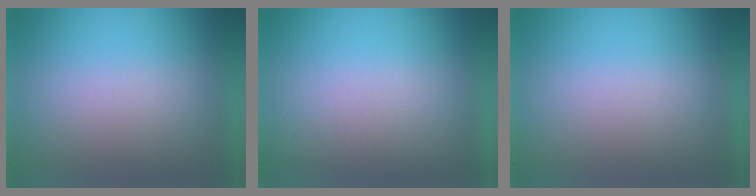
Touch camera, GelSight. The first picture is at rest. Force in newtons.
{"total": 2.6}
{"total": 0.0}